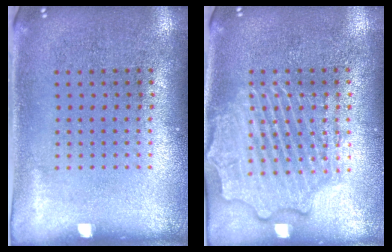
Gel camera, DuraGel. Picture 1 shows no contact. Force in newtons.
{"total": 3.8, "press": 3.8, "slide": 0.5}